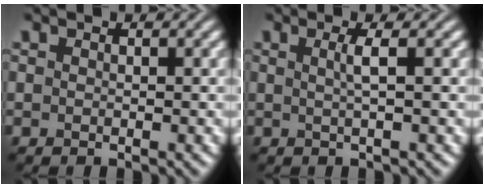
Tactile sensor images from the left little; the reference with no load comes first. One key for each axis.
{"total": 1.9, "fx": 0.3, "fy": 0.4, "fz": 1.8, "tx": -0.034, "ty": 0.004, "tz": 0.000}